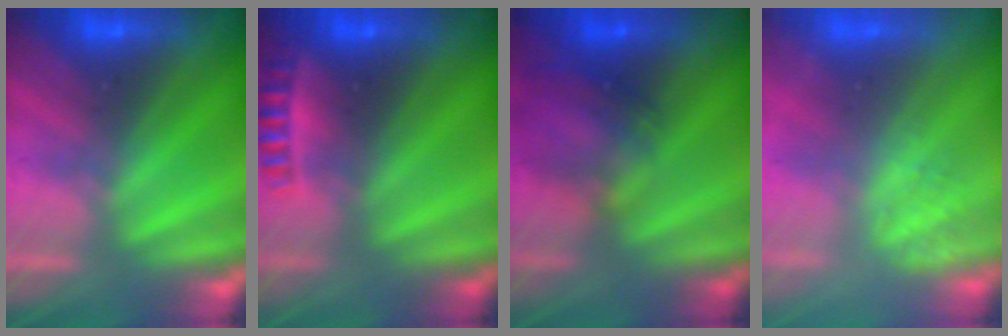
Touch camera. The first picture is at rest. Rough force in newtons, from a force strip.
{"total": 2.4}
{"total": 2.0}
{"total": 2.4}